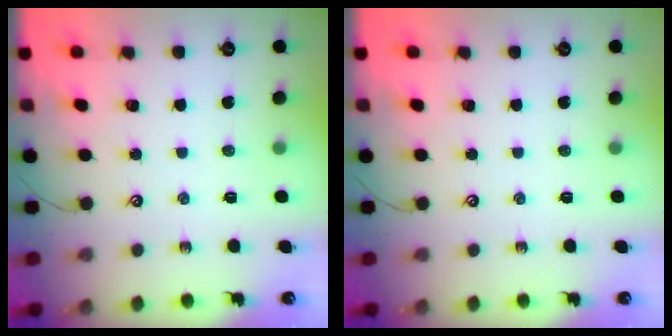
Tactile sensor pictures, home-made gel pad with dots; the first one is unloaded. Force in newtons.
{"total": 0.0}